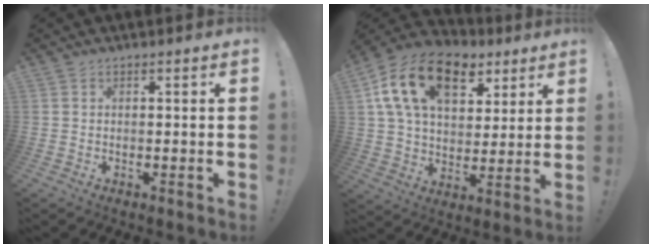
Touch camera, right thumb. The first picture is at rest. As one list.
[{"total": 19.9, "force": [9.2, 11.9, 12.9], "torque": [-0.213, -0.034, 0.168]}]